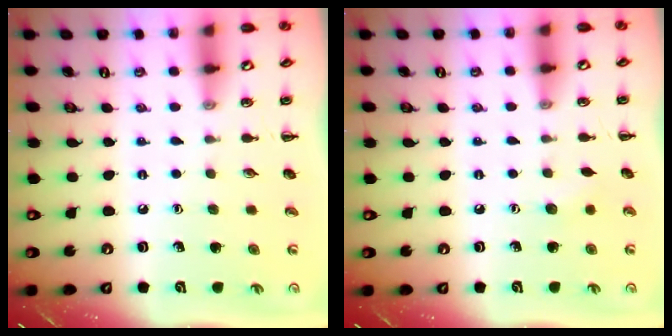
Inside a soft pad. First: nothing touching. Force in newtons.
{"total": 4.0, "press": 3.9, "slide": 0.9}